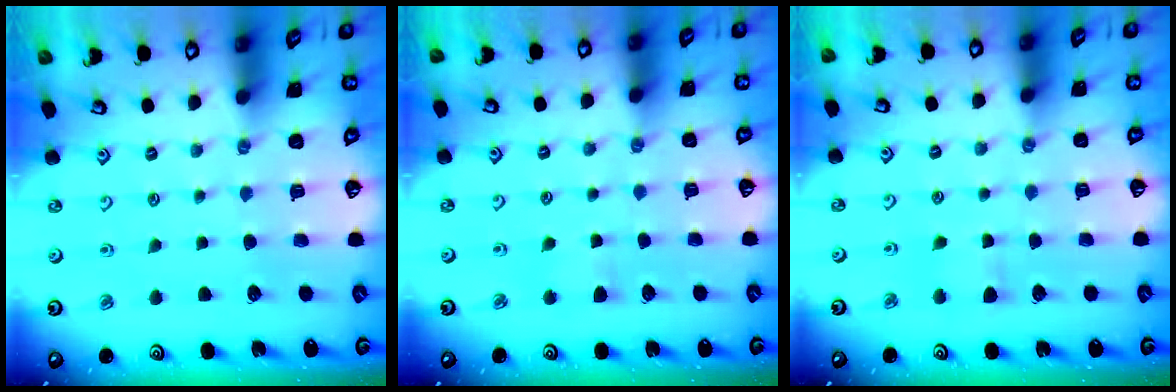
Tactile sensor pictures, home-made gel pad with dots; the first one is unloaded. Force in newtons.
{"total": 2.8, "press": 2.7, "slide": 0.5}
{"total": 4.1, "press": 4.0, "slide": 0.8}